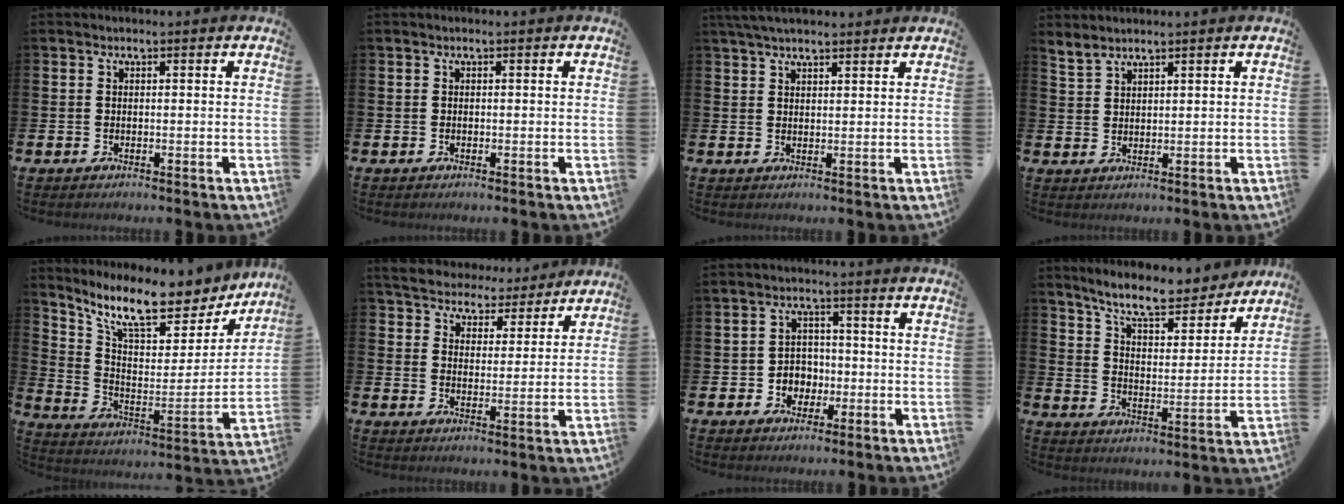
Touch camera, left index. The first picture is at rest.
{"total": 0.0}
{"total": 3.7, "force": [3.4, 0.7, 1.4], "torque": [-0.036, -0.002, 0.064]}
{"total": 2.4, "force": [2.4, 0.3, 0.2], "torque": [-0.002, -0.011, 0.044]}
{"total": 11.2, "force": [9.5, 3.0, 5.1], "torque": [-0.127, -0.068, 0.160]}
{"total": 5.6, "force": [5.4, 1.5, 0.2], "torque": [-0.025, -0.043, 0.093]}
{"total": 3.4, "force": [-1.0, 3.2, 0.8], "torque": [-0.018, 0.000, -0.026]}
{"total": 9.5, "force": [8.7, 1.8, 3.5], "torque": [-0.085, -0.056, 0.150]}